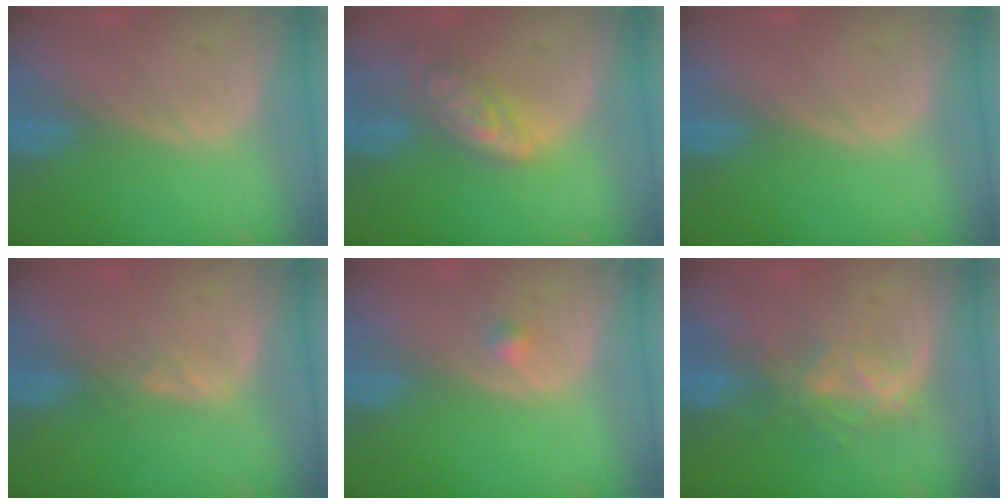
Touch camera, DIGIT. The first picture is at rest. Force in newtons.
{"total": 6.4, "press": 5.6, "slide": 3.1}
{"total": 0.0}
{"total": 1.6, "press": 1.5, "slide": 0.7}
{"total": 1.2, "press": 1.1, "slide": 0.6}
{"total": 6.8, "press": 5.8, "slide": 3.5}